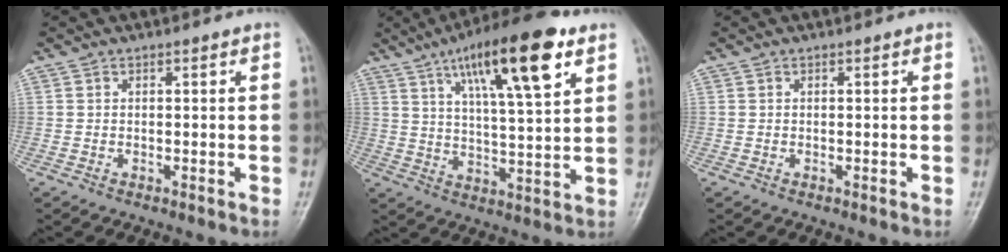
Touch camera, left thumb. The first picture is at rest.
{"total": 17.5, "force": [9.0, 4.1, 14.5], "torque": [-0.222, -0.027, 0.147]}
{"total": 0.0}